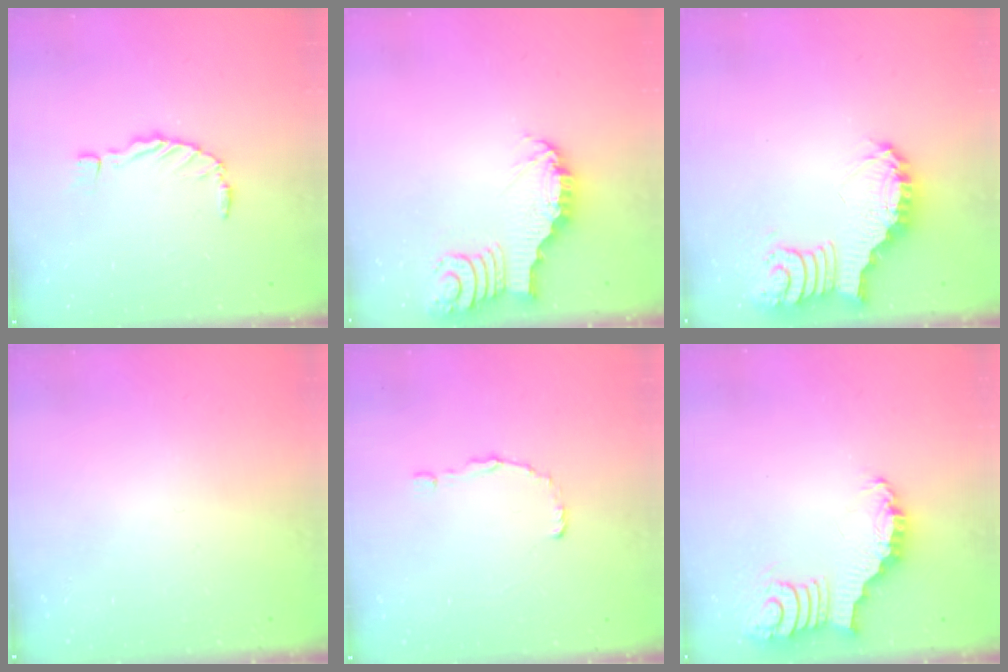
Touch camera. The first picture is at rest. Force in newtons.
{"total": 3.6, "press": 3.6, "slide": 0.4}
{"total": 3.7, "press": 3.6, "slide": 0.6}
{"total": 0.0}
{"total": 1.5, "press": 1.5, "slide": 0.1}
{"total": 3.5, "press": 3.5, "slide": 0.6}